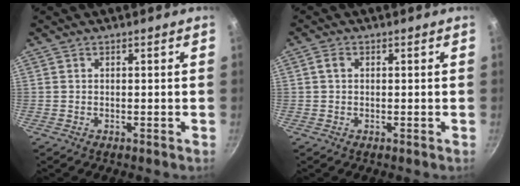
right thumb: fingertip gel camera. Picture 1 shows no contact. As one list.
[{"total": 1.5, "force": [0.3, 1.0, 1.0], "torque": [-0.018, 0.005, 0.005]}]